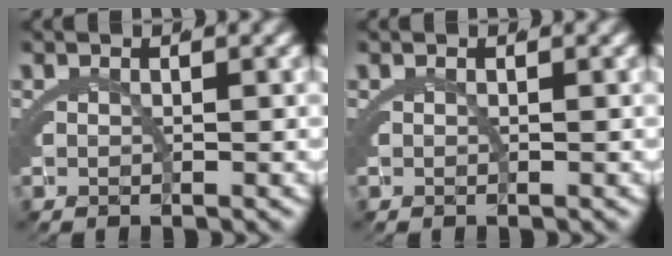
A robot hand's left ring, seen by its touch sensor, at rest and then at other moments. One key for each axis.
{"total": 0.0}